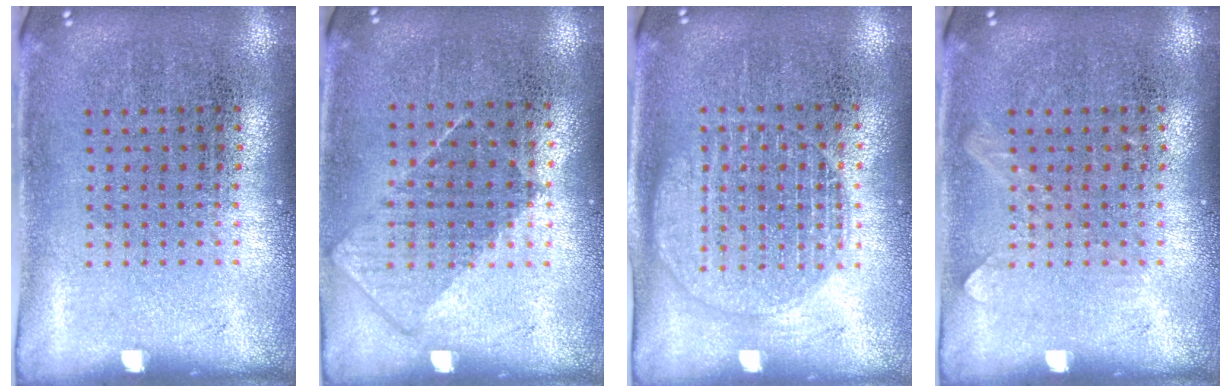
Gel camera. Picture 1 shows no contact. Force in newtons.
{"total": 0.9, "press": 0.7, "slide": 0.5}
{"total": 1.3, "press": 1.3, "slide": 0.4}
{"total": 0.6, "press": 0.6, "slide": 0.1}